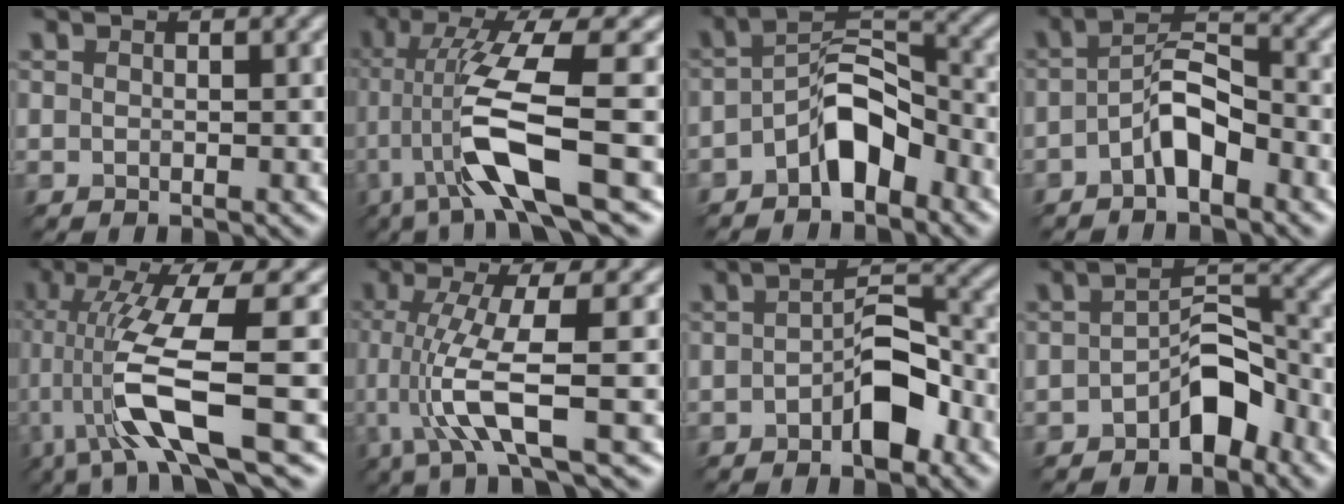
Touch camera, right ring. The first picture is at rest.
{"total": 8.0, "force": [-2.1, 0.7, 7.7], "torque": [-0.149, 0.012, -0.027]}
{"total": 4.9, "force": [-3.5, 1.6, 3.0], "torque": [-0.060, 0.019, -0.058]}
{"total": 3.3, "force": [-2.4, 0.7, 2.2], "torque": [-0.052, 0.018, -0.035]}
{"total": 8.8, "force": [-1.7, 1.0, 8.6], "torque": [-0.168, 0.007, -0.016]}
{"total": 6.1, "force": [-1.3, 0.4, 5.9], "torque": [-0.129, 0.006, -0.011]}
{"total": 4.1, "force": [-2.6, 1.2, 3.0], "torque": [-0.052, 0.019, -0.034]}
{"total": 4.0, "force": [-3.0, 1.4, 2.3], "torque": [-0.039, 0.023, -0.042]}